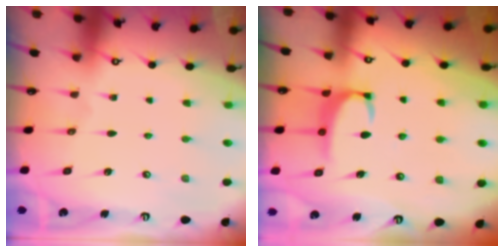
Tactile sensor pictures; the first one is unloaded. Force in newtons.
{"total": 2.3, "press": 2.3, "slide": 0.6}